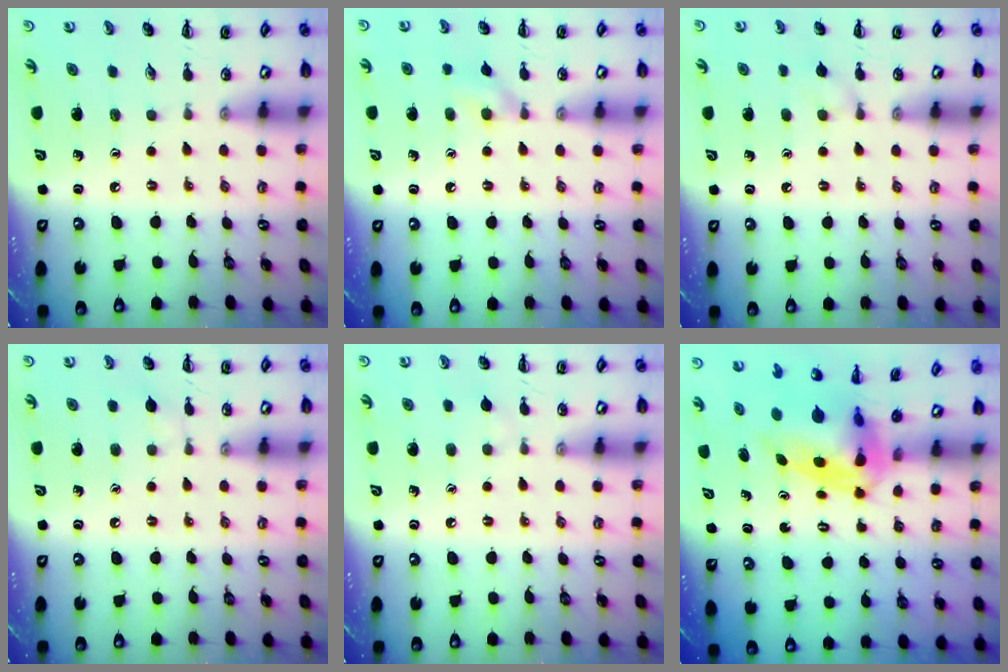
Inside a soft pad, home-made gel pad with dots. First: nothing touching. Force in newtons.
{"total": 6.6, "press": 6.3, "slide": 1.9}
{"total": 5.3, "press": 4.9, "slide": 2.0}
{"total": 3.8, "press": 3.6, "slide": 1.3}
{"total": 4.0, "press": 3.7, "slide": 1.6}
{"total": 5.5, "press": 5.2, "slide": 1.7}